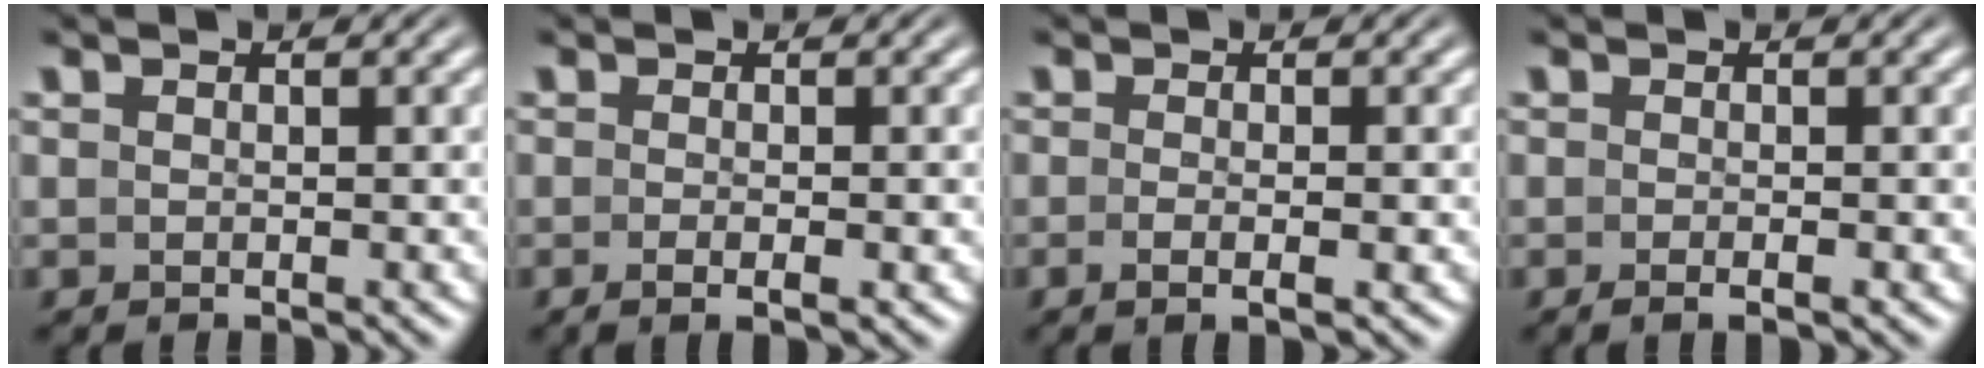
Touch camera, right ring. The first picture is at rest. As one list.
[{"total": 1.5, "force": [-0.9, -0.1, 1.3], "torque": [-0.025, -0.003, -0.013]}, {"total": 2.1, "force": [-1.1, -0.1, 1.7], "torque": [-0.041, -0.006, -0.016]}, {"total": 1.2, "force": [-0.8, -0.1, 0.8], "torque": [-0.016, -0.001, -0.013]}]